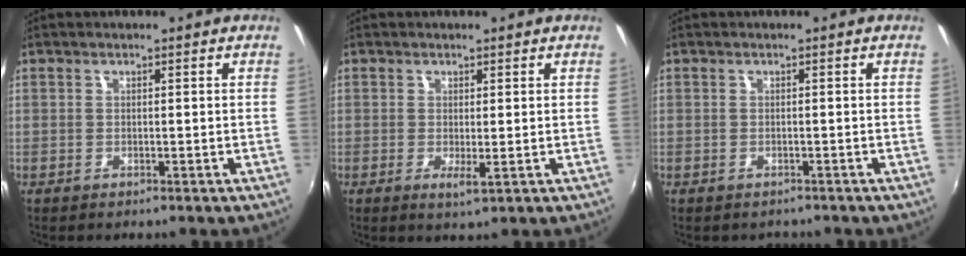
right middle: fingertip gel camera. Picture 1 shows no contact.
{"total": 1.9, "force": [0.0, 0.0, 1.9], "torque": [-0.035, -0.006, 0.000]}
{"total": 1.4, "force": [-1.2, 0.8, 0.2], "torque": [-0.008, -0.004, -0.014]}